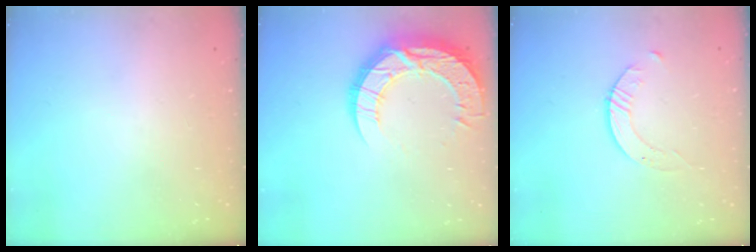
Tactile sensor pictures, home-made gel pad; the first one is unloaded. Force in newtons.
{"total": 16.3, "press": 16.3, "slide": 1.4}
{"total": 2.8, "press": 2.8, "slide": 0.3}